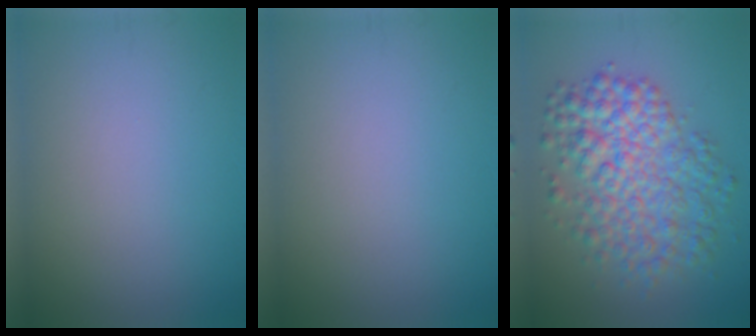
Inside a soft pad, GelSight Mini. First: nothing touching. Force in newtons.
{"total": 0.0}
{"total": 7.4, "press": 7.4, "slide": 0.1}